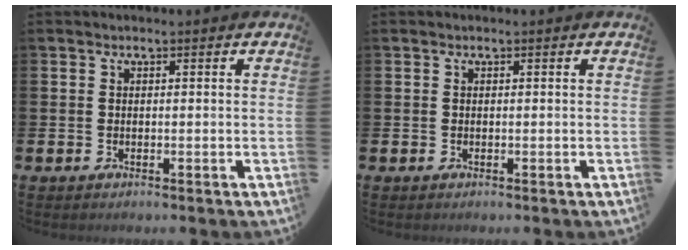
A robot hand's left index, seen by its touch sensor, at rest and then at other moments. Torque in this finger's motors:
{"motor_torque": [-0.02, 0.02, 0.00, -0.01]}